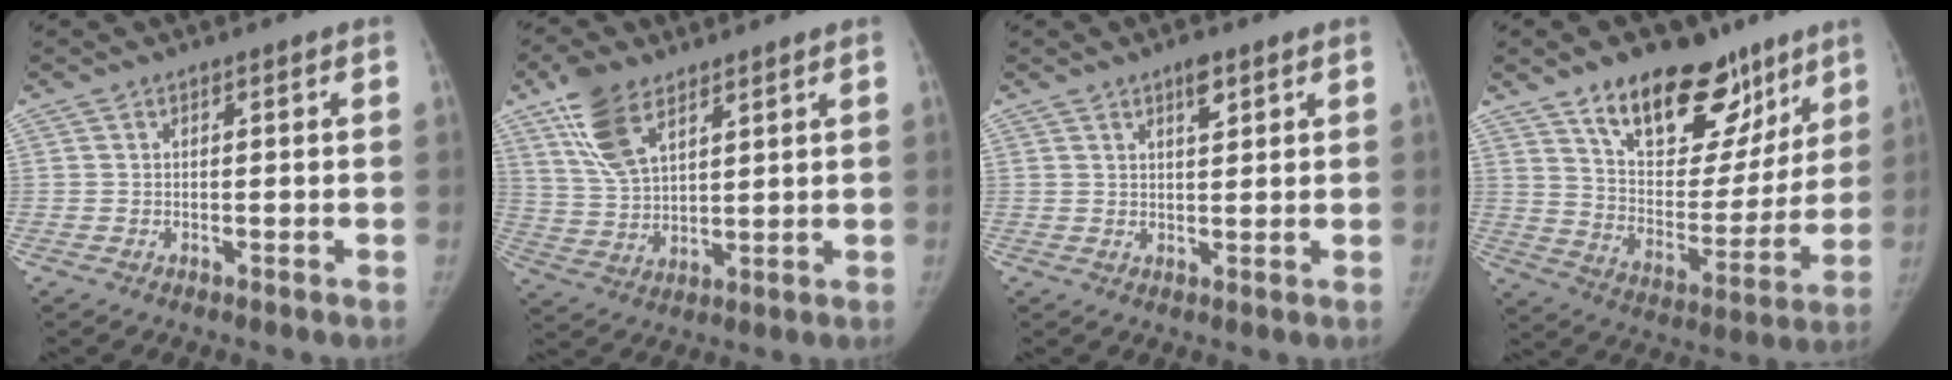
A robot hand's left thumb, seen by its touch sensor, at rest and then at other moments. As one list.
[{"total": 10.8, "force": [6.5, 5.1, 6.9], "torque": [-0.124, -0.020, 0.135]}, {"total": 2.9, "force": [1.8, 1.1, 2.0], "torque": [-0.023, -0.009, 0.027]}, {"total": 23.9, "force": [15.1, 12.4, 13.8], "torque": [-0.151, -0.064, 0.239]}]